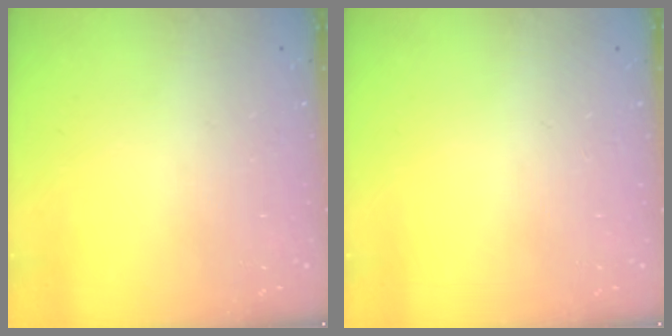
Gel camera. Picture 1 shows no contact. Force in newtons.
{"total": 0.0}